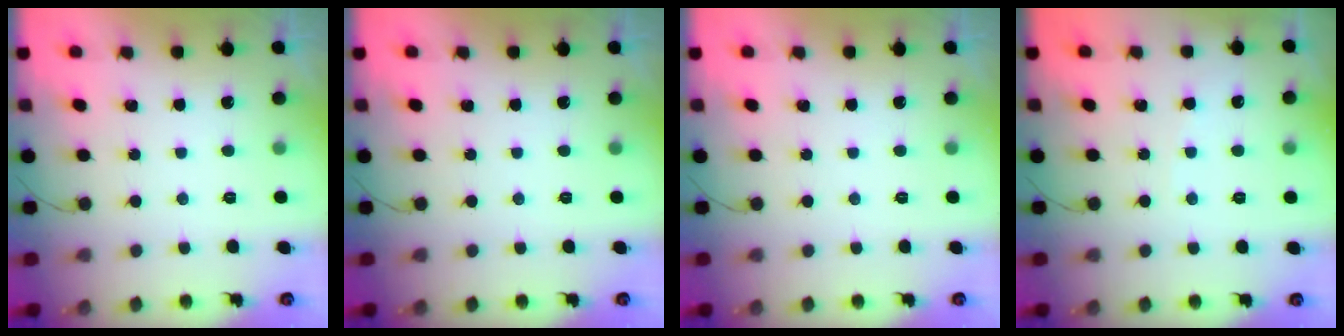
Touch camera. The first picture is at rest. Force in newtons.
{"total": 0.0}
{"total": 0.0}
{"total": 2.0, "press": 2.0, "slide": 0.2}